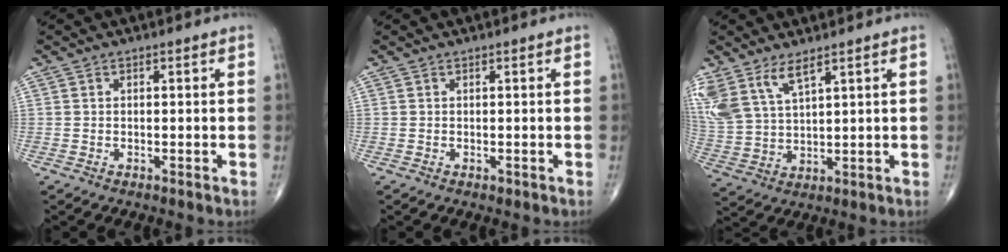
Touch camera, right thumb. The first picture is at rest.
{"total": 0.0}
{"total": 10.6, "force": [6.7, 4.3, 7.1], "torque": [-0.161, -0.021, 0.148]}